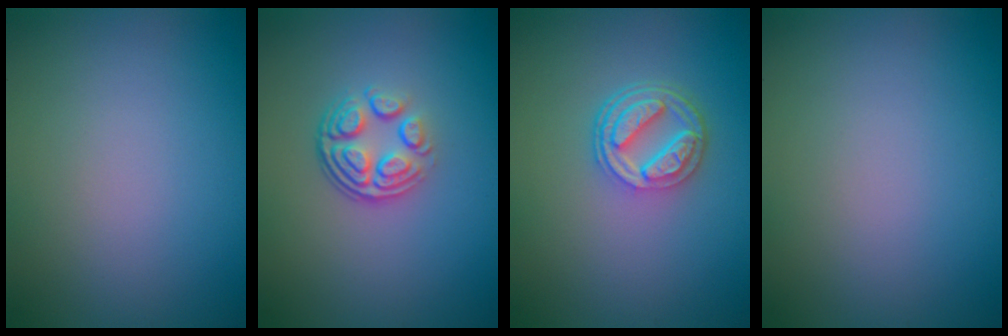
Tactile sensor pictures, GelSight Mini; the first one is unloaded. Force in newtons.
{"total": 4.0, "press": 2.8, "slide": 2.9}
{"total": 4.2, "press": 3.2, "slide": 2.7}
{"total": 0.0}